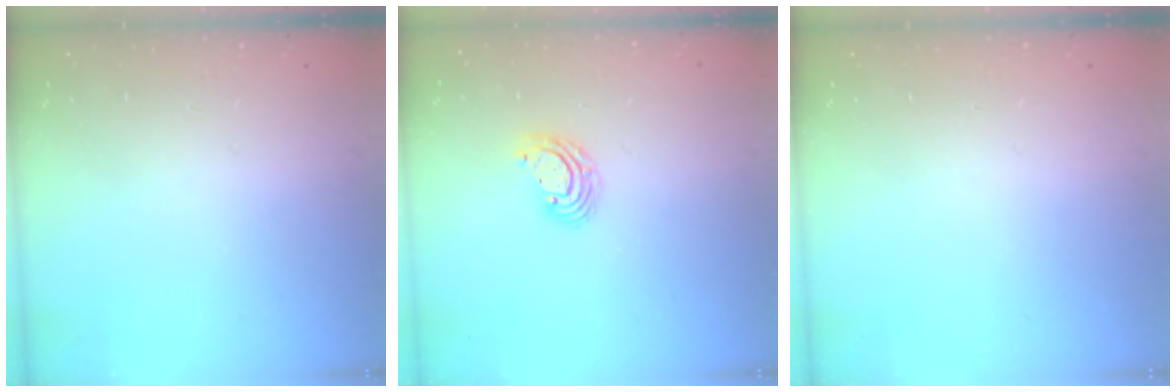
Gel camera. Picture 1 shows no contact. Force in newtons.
{"total": 6.3, "press": 6.3, "slide": 0.8}
{"total": 0.0}